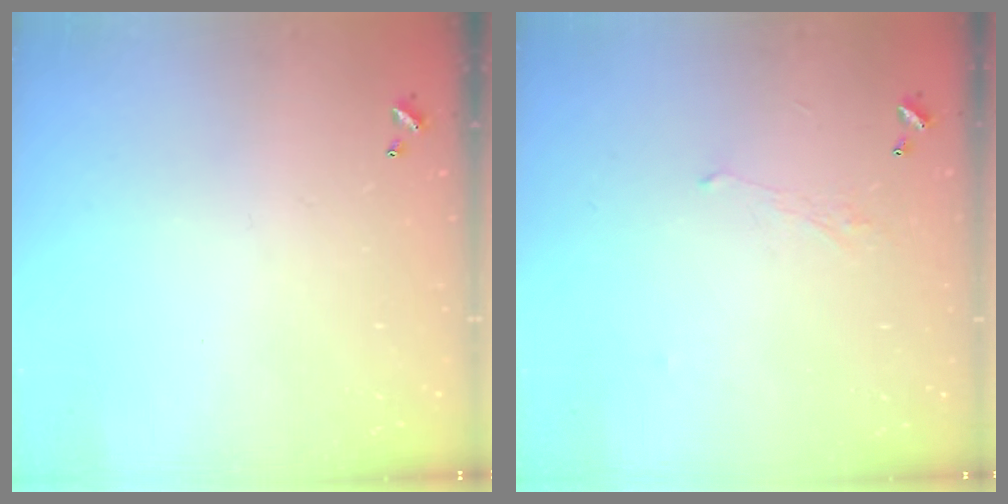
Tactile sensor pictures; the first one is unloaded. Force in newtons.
{"total": 1.7, "press": 1.6, "slide": 0.6}